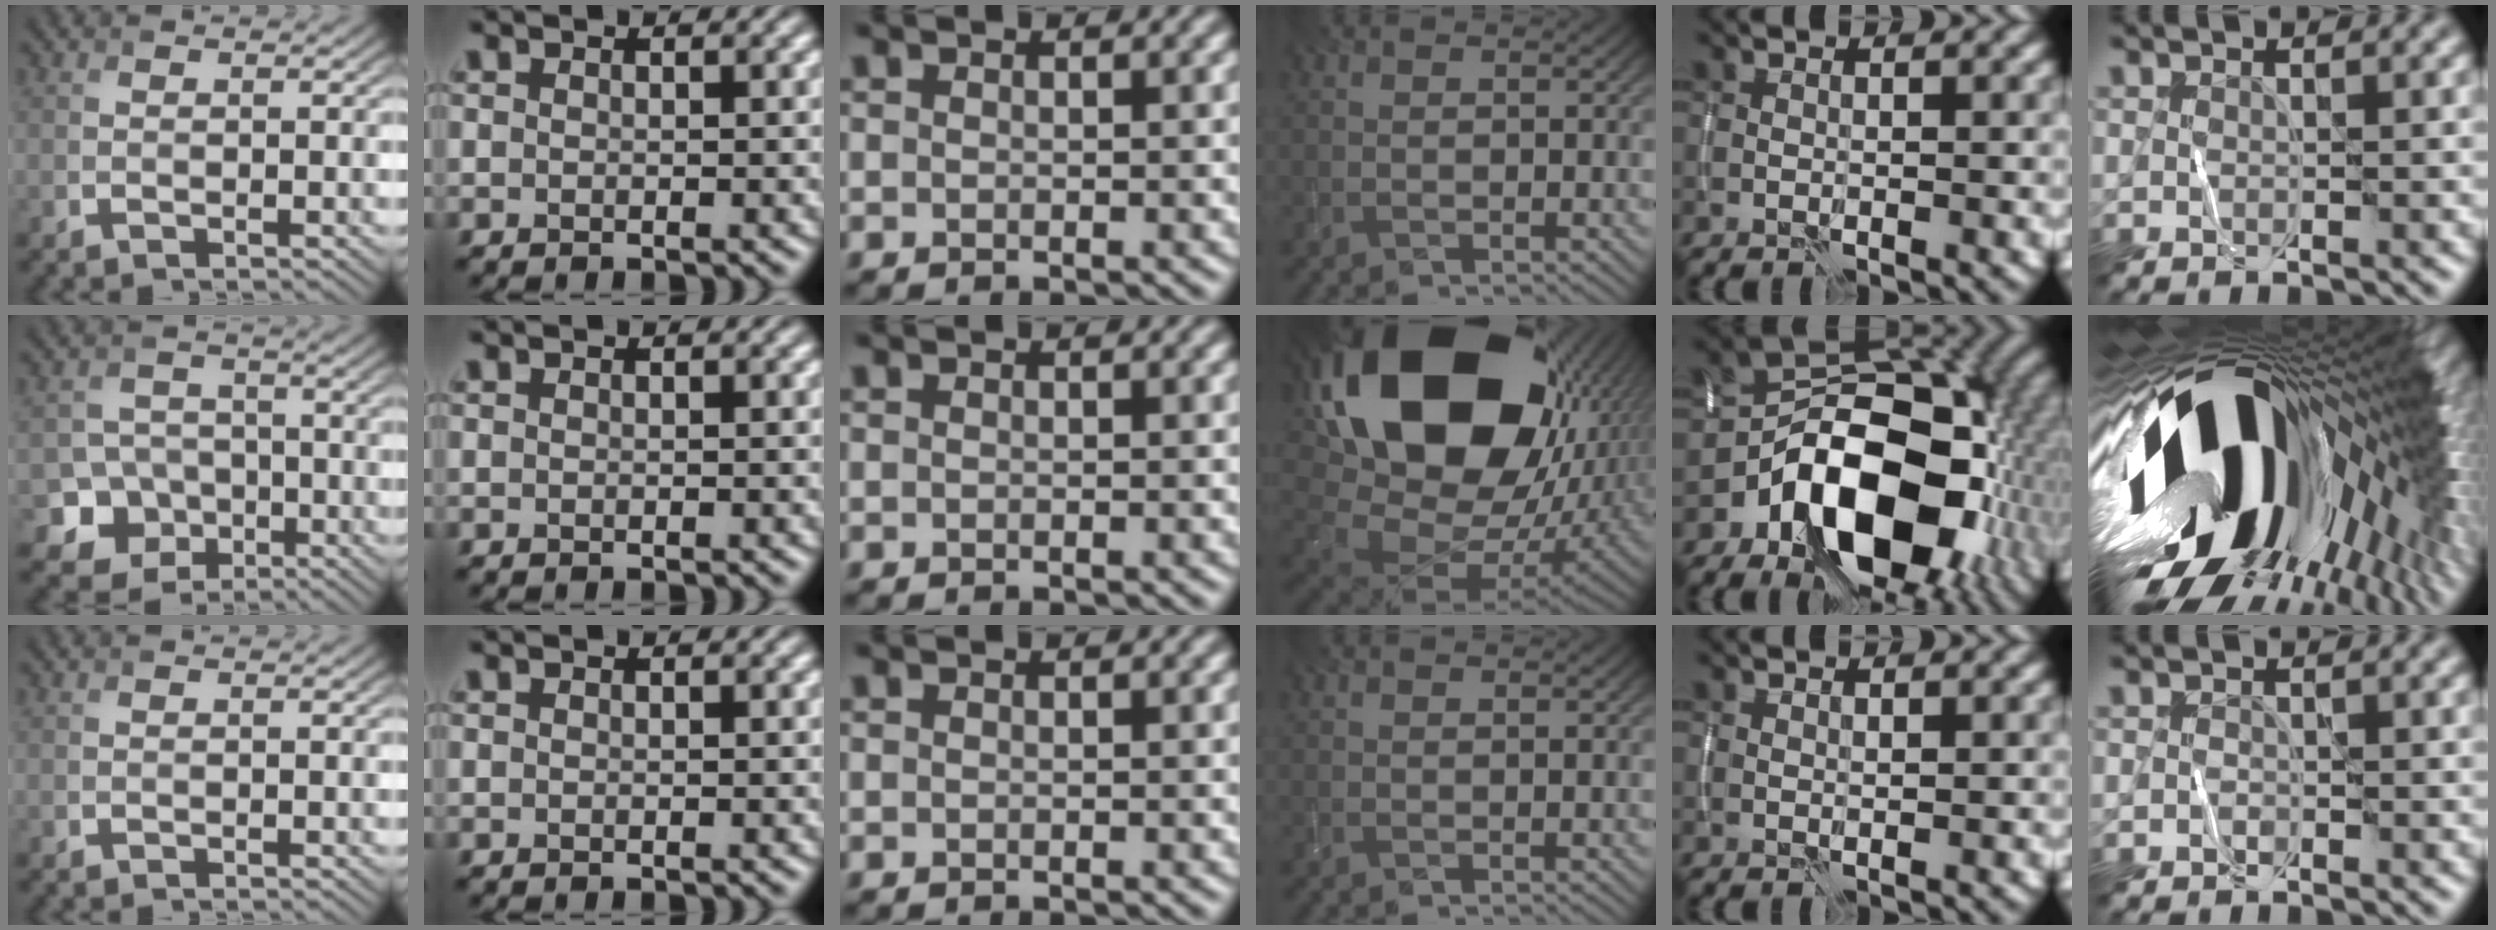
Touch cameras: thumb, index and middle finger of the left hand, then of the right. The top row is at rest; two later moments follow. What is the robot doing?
{"motion": "wipe", "object": "whiteboard"}